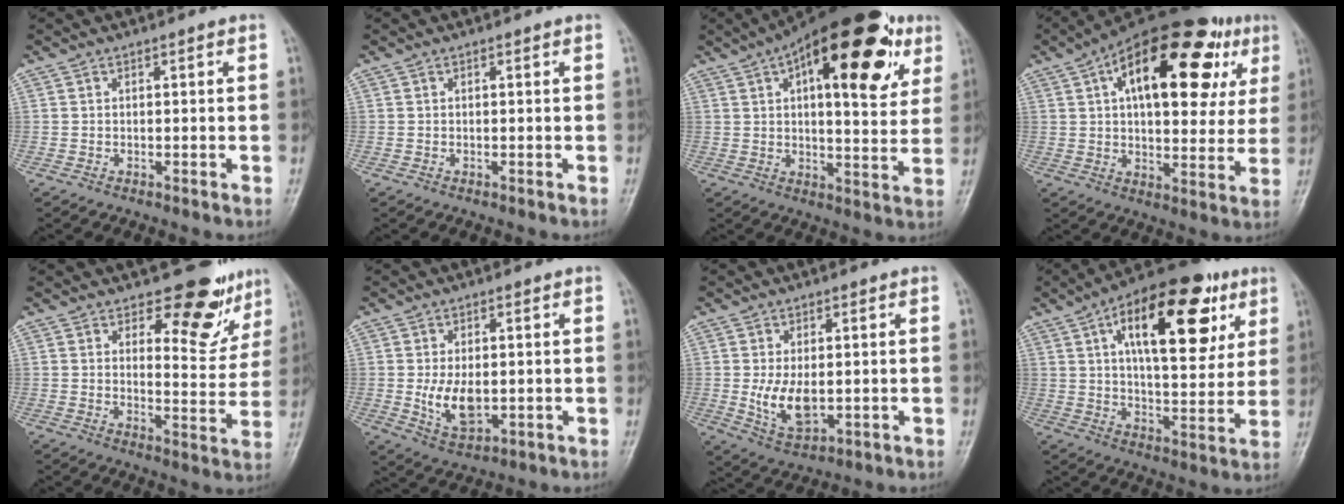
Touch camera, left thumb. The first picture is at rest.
{"total": 0.0}
{"total": 25.4, "force": [11.0, 10.2, 20.6], "torque": [-0.274, -0.003, 0.157]}
{"total": 27.3, "force": [10.4, 13.0, 21.7], "torque": [-0.284, 0.020, 0.147]}
{"total": 10.6, "force": [8.1, 5.0, 4.7], "torque": [-0.020, -0.065, 0.102]}
{"total": 7.3, "force": [-0.3, 4.2, 5.9], "torque": [-0.098, -0.014, 0.006]}
{"total": 7.4, "force": [-0.2, 4.2, 6.1], "torque": [-0.103, -0.017, 0.007]}
{"total": 23.0, "force": [9.2, 10.4, 18.3], "torque": [-0.242, -0.010, 0.137]}